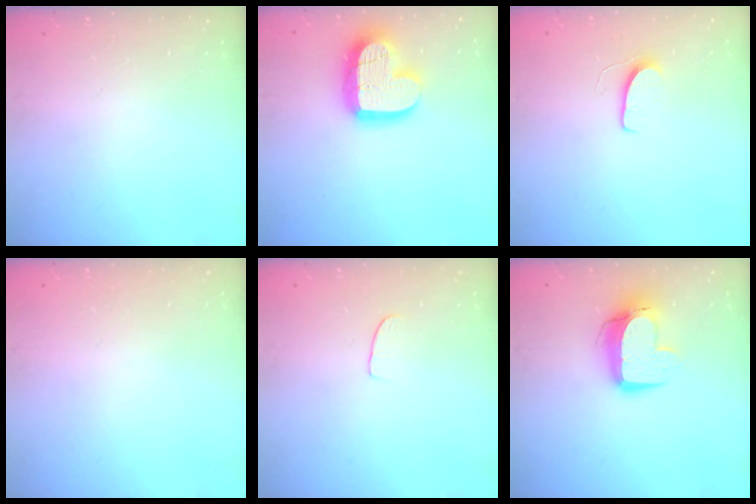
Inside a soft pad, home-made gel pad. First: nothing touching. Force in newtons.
{"total": 16.9, "press": 16.9, "slide": 1.3}
{"total": 5.8, "press": 5.7, "slide": 0.4}
{"total": 0.0}
{"total": 3.2, "press": 3.1, "slide": 0.3}
{"total": 11.5, "press": 11.5, "slide": 1.0}